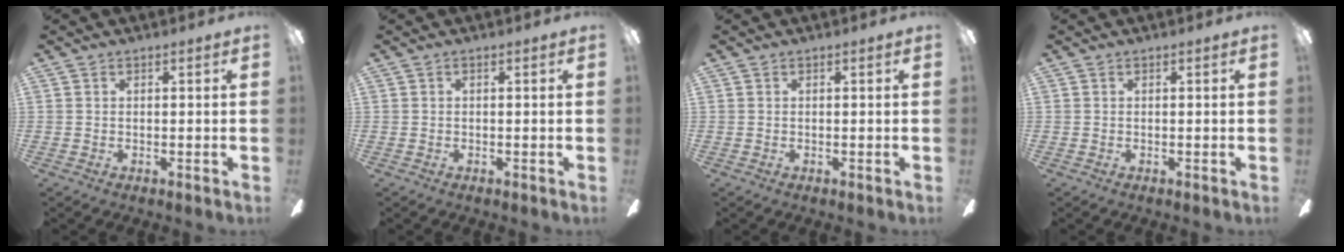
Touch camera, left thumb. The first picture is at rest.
{"total": 0.0}
{"total": 0.0}
{"total": 0.0}